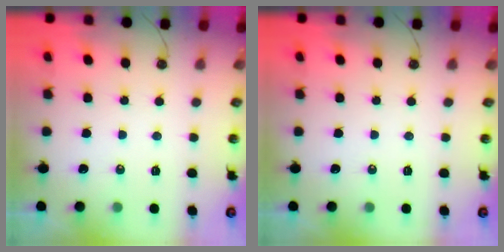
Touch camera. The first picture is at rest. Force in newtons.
{"total": 0.0}